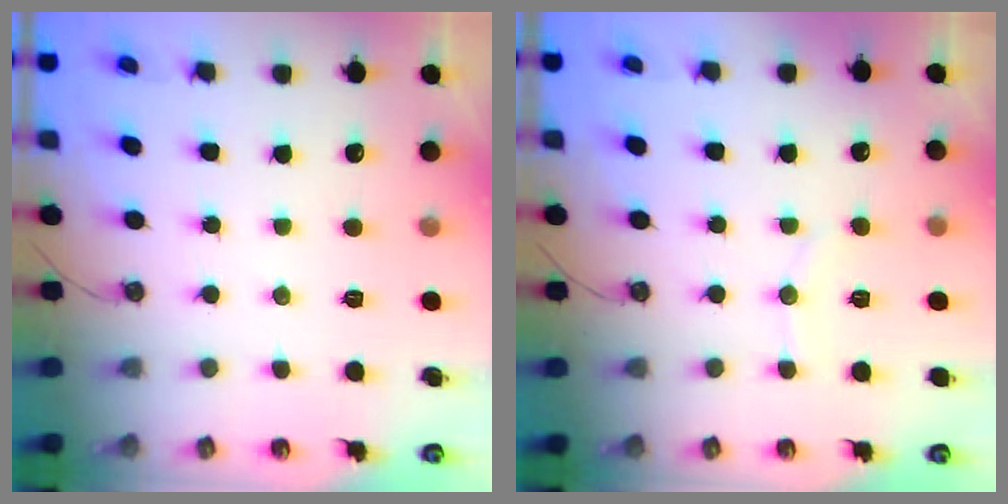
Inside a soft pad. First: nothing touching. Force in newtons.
{"total": 5.5, "press": 5.4, "slide": 1.0}